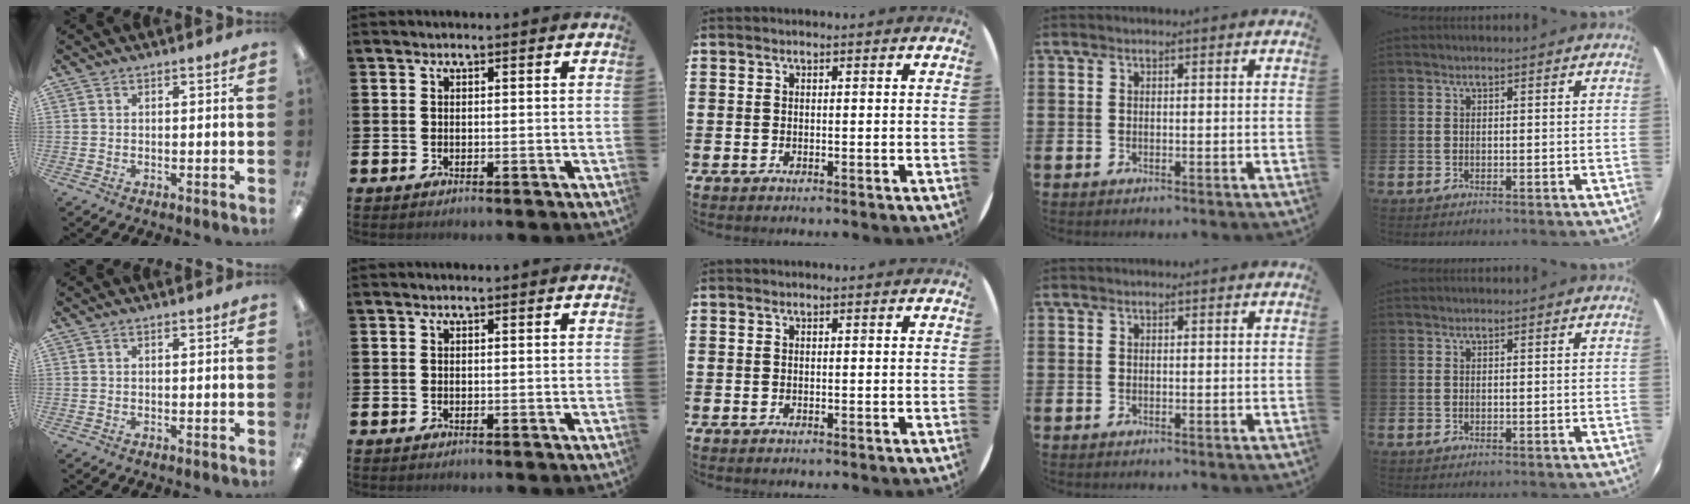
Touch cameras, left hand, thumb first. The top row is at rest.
{}